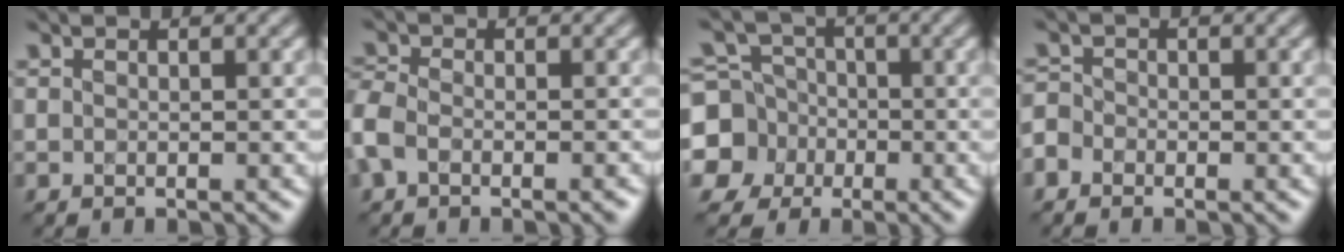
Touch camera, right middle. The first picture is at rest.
{"total": 3.5, "force": [-1.8, 1.9, 2.3], "torque": [-0.049, 0.009, -0.044]}
{"total": 8.1, "force": [-1.9, 7.7, 1.4], "torque": [-0.048, 0.007, -0.062]}
{"total": 1.4, "force": [-1.1, 0.9, 0.2], "torque": [-0.006, 0.009, -0.025]}